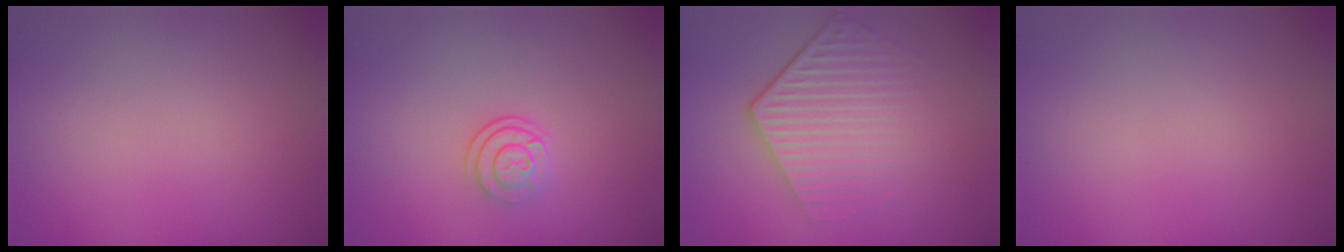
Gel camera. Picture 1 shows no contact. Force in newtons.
{"total": 2.5, "press": 1.8, "slide": 1.7}
{"total": 4.3, "press": 3.2, "slide": 3.0}
{"total": 0.0}